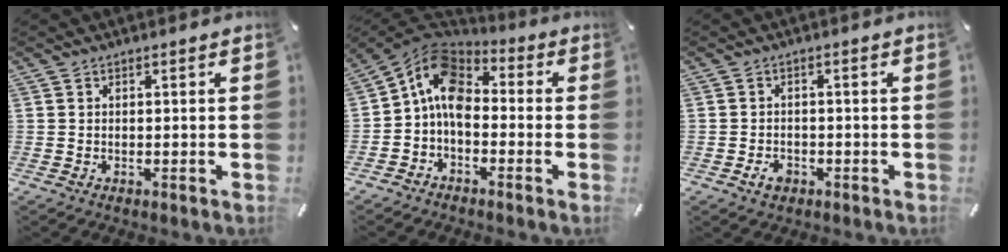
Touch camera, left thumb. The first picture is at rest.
{"total": 10.3, "force": [-1.4, 7.5, 6.9], "torque": [-0.141, 0.016, -0.027]}
{"total": 2.9, "force": [-1.4, 2.0, 1.5], "torque": [-0.034, 0.004, -0.029]}